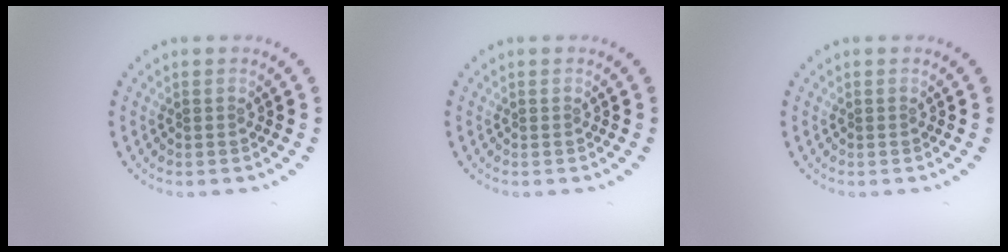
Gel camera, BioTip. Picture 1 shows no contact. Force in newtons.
{"total": 0.0}
{"total": 0.0}